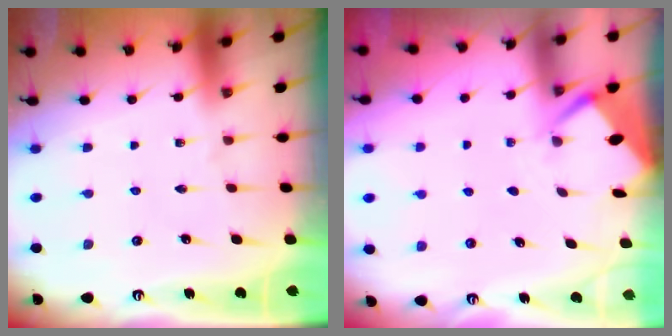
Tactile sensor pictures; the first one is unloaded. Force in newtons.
{"total": 2.6, "press": 2.6, "slide": 0.4}